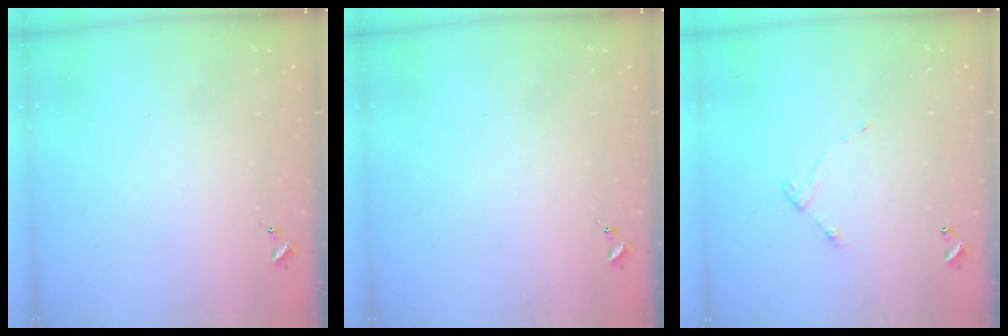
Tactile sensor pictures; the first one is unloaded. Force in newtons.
{"total": 0.0}
{"total": 4.2, "press": 4.2, "slide": 0.2}